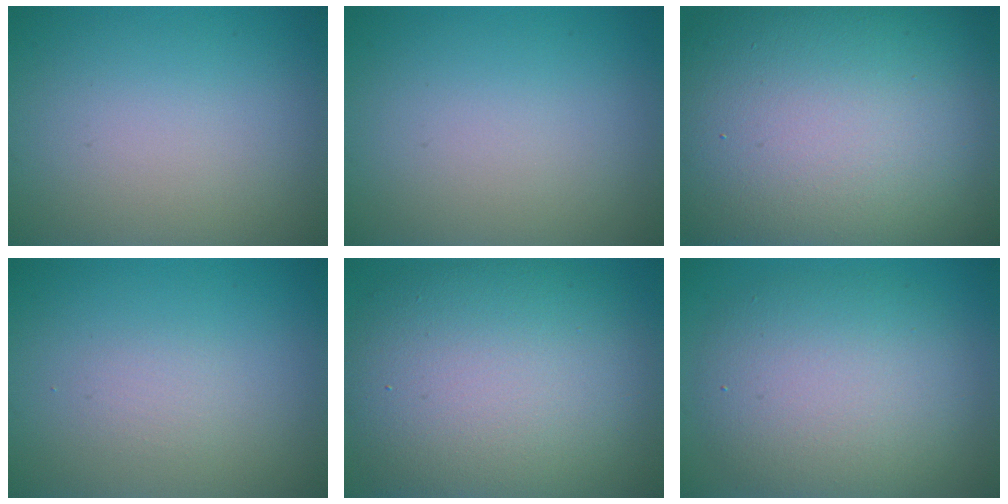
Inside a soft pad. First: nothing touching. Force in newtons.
{"total": 0.0}
{"total": 21.6, "press": 21.6, "slide": 0.7}
{"total": 0.9, "press": 0.9, "slide": 0.0}
{"total": 13.0, "press": 13.0, "slide": 1.0}
{"total": 7.3, "press": 7.3, "slide": 0.4}